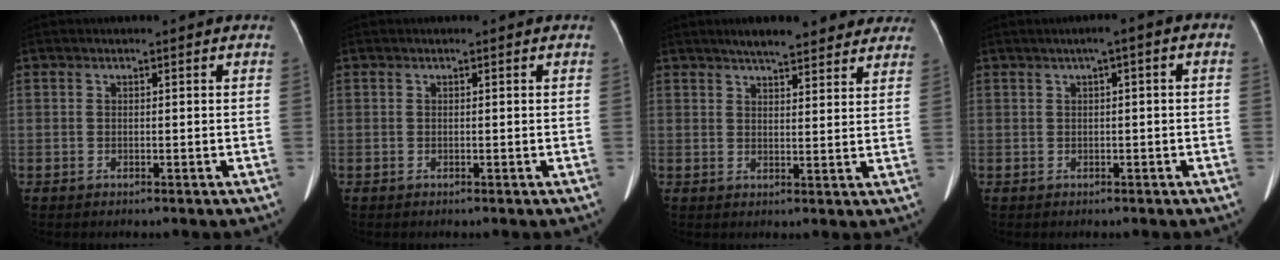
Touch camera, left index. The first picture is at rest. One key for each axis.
{"total": 0.0}
{"total": 12.0, "fx": 10.0, "fy": 2.8, "fz": 5.9, "tx": -0.062, "ty": 0.022, "tz": 0.120}
{"total": 2.7, "fx": 0.5, "fy": 0.4, "fz": 2.6, "tx": -0.036, "ty": 0.014, "tz": 0.004}